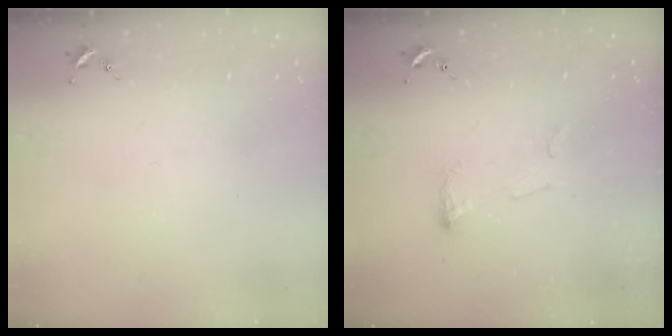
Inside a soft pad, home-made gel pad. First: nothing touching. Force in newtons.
{"total": 5.4, "press": 5.4, "slide": 0.8}